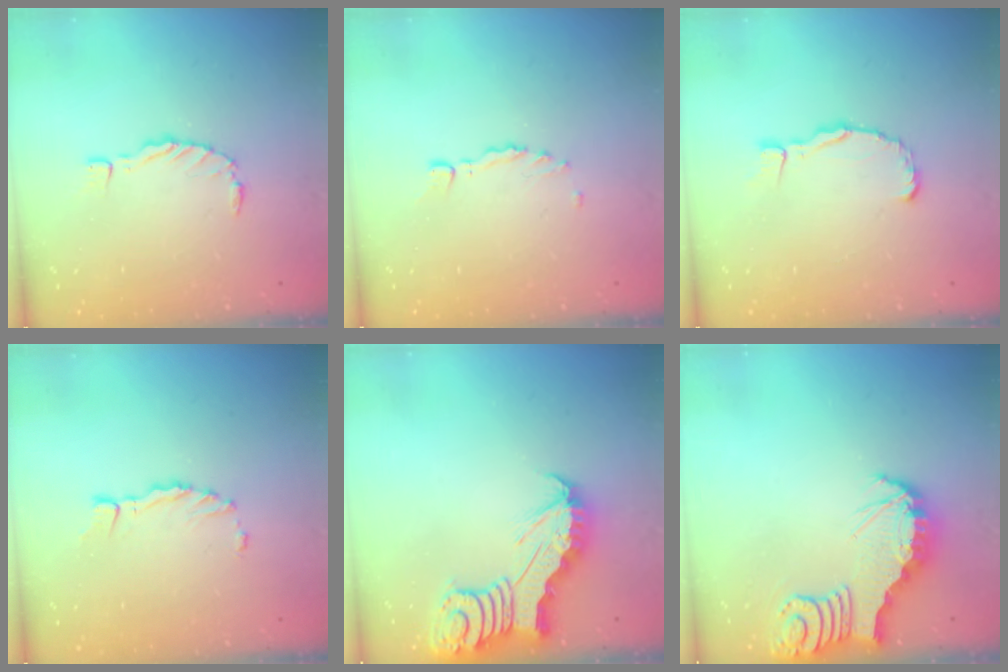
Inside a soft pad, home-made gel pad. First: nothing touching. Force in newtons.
{"total": 1.1, "press": 1.1, "slide": 0.3}
{"total": 5.9, "press": 5.8, "slide": 0.6}
{"total": 2.7, "press": 2.7, "slide": 0.2}
{"total": 6.4, "press": 6.4, "slide": 1.0}
{"total": 3.9, "press": 3.8, "slide": 0.7}